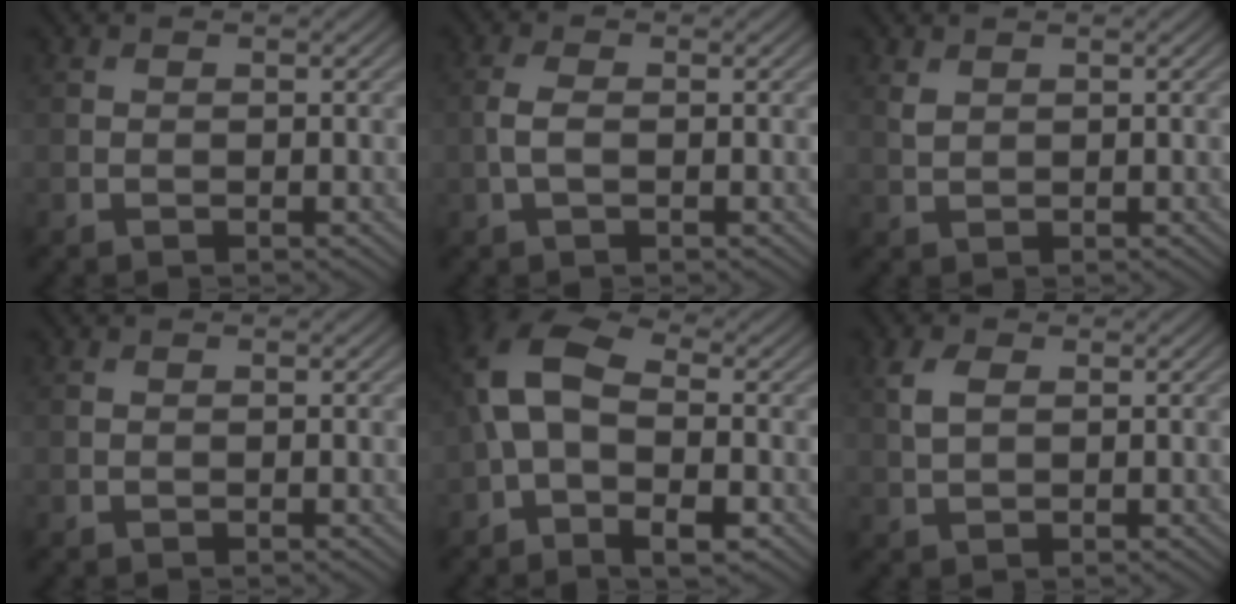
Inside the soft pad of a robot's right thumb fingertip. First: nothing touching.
{"total": 2.3, "force": [-0.3, 1.1, 2.0], "torque": [-0.053, 0.002, -0.010]}
{"total": 1.2, "force": [0.8, 0.6, 0.6], "torque": [-0.021, -0.001, 0.020]}
{"total": 0.0}
{"total": 12.2, "force": [-1.0, 7.1, 9.8], "torque": [-0.226, 0.004, -0.025]}
{"total": 2.9, "force": [1.0, 1.7, 2.2], "torque": [-0.057, 0.002, 0.022]}